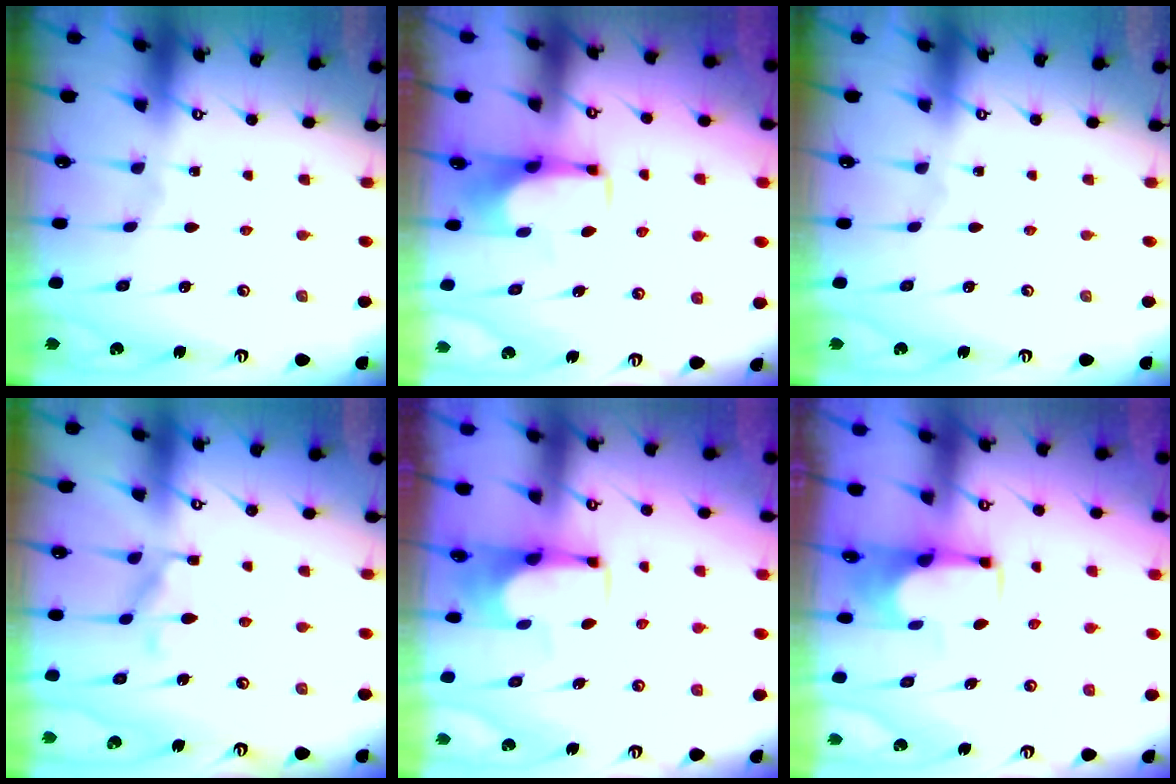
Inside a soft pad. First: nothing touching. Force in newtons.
{"total": 1.4, "press": 1.3, "slide": 0.5}
{"total": 0.0}
{"total": 9.0, "press": 9.0, "slide": 0.7}
{"total": 3.6, "press": 3.6, "slide": 0.2}
{"total": 1.6, "press": 1.5, "slide": 0.6}